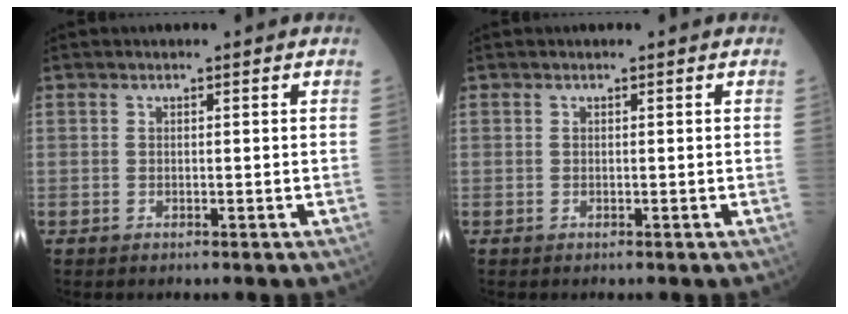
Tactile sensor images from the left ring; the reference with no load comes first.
{"total": 0.0}